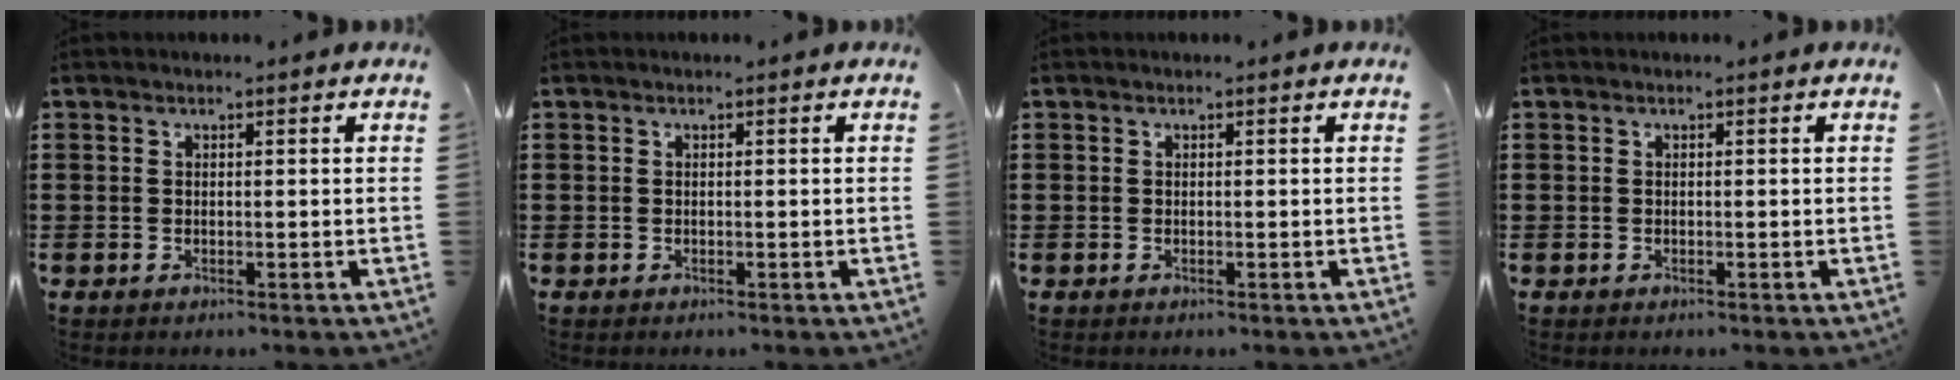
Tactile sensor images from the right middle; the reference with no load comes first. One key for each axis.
{"total": 0.0}
{"total": 0.0}
{"total": 0.0}